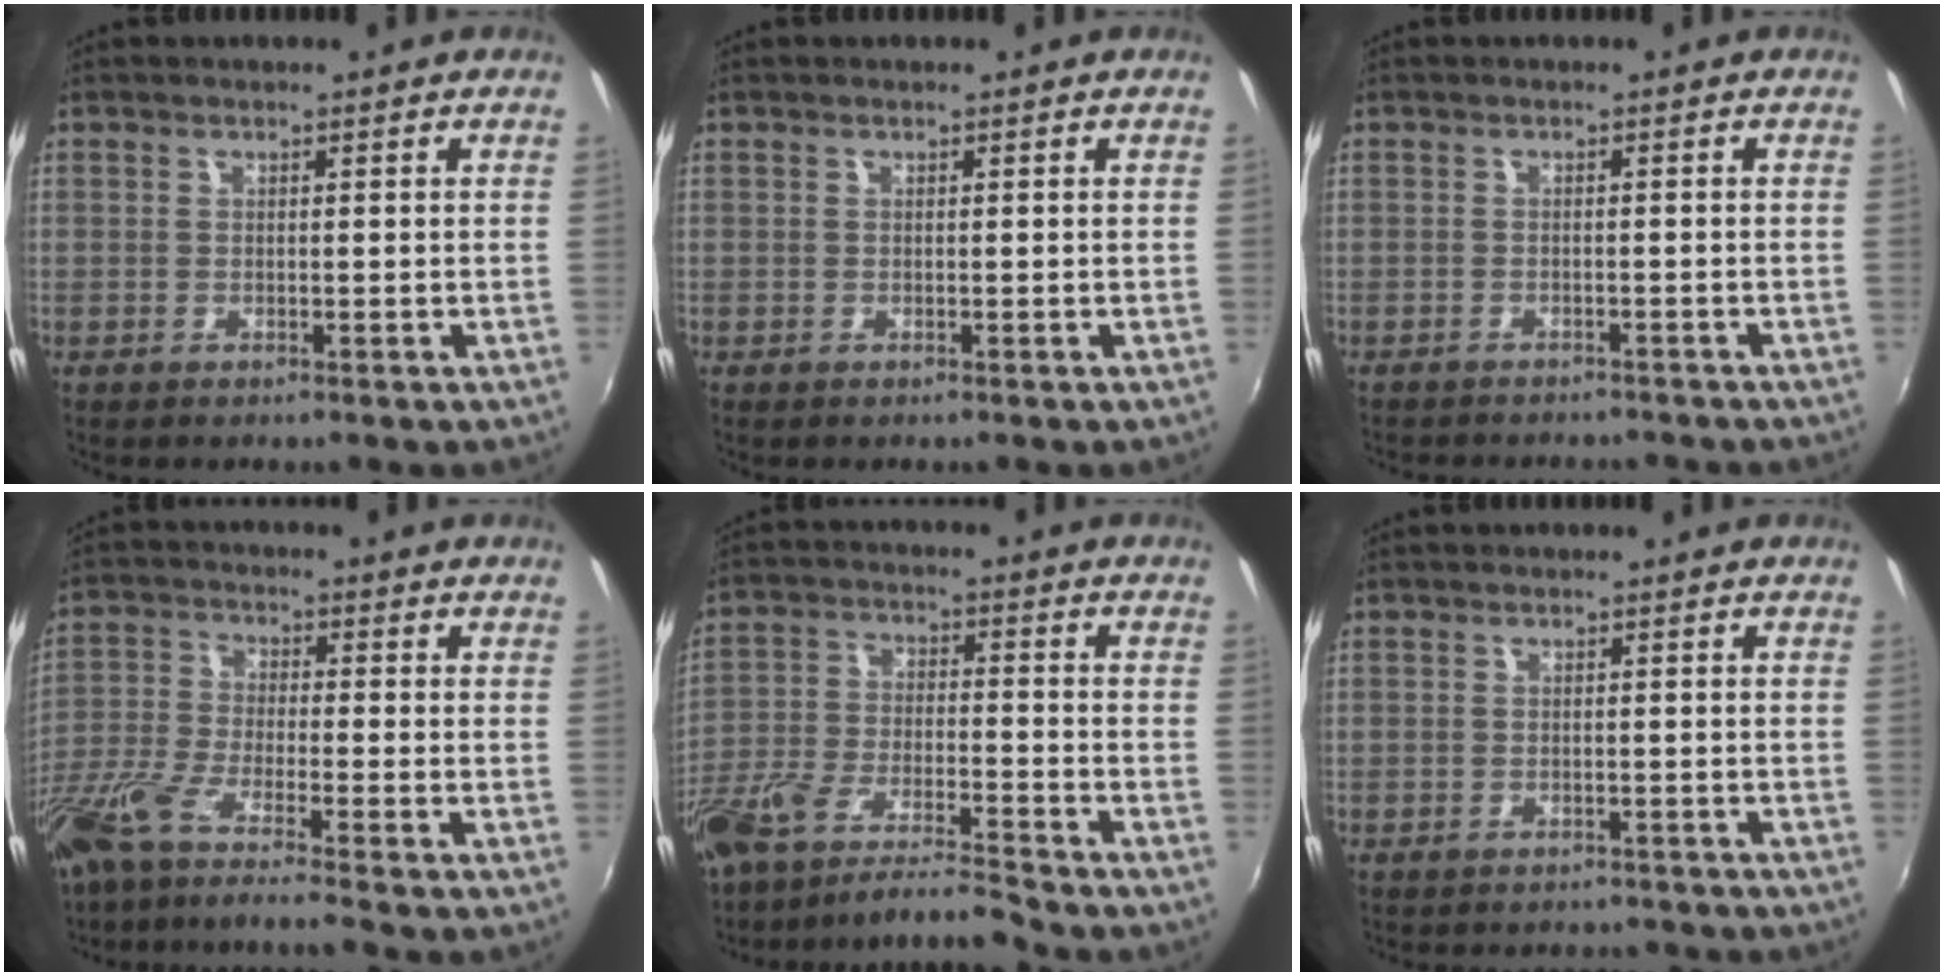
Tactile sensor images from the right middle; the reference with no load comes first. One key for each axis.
{"total": 0.0}
{"total": 6.3, "fx": -5.8, "fy": 1.5, "fz": 2.0, "tx": -0.051, "ty": -0.012, "tz": -0.078}
{"total": 12.0, "fx": -9.8, "fy": -0.4, "fz": 6.9, "tx": -0.144, "ty": -0.040, "tz": -0.180}
{"total": 11.2, "fx": -10.2, "fy": 0.0, "fz": 4.6, "tx": -0.102, "ty": -0.011, "tz": -0.192}
{"total": 4.8, "fx": -4.3, "fy": 1.8, "fz": 1.2, "tx": -0.032, "ty": -0.004, "tz": -0.056}